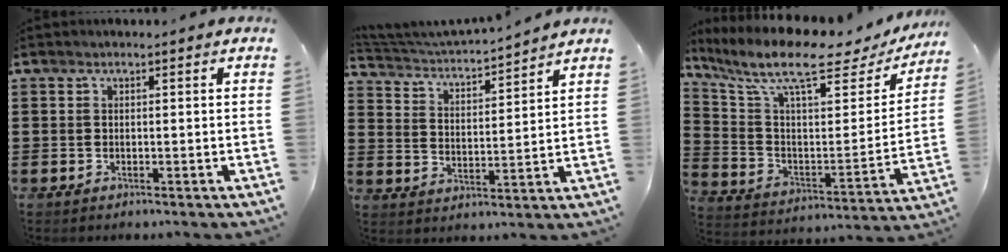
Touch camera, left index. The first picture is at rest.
{"total": 3.8, "force": [3.7, 0.0, 0.9], "torque": [-0.038, -0.032, 0.056]}
{"total": 11.8, "force": [8.8, 2.7, 7.5], "torque": [-0.172, -0.049, 0.147]}